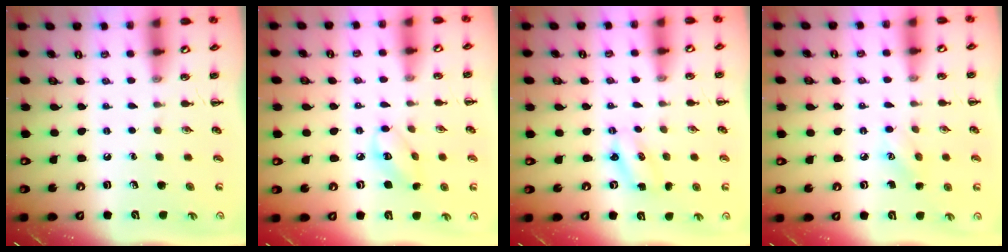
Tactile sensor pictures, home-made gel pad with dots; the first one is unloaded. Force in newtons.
{"total": 5.1, "press": 5.1, "slide": 0.6}
{"total": 2.4, "press": 2.3, "slide": 0.5}
{"total": 5.1, "press": 4.9, "slide": 1.4}